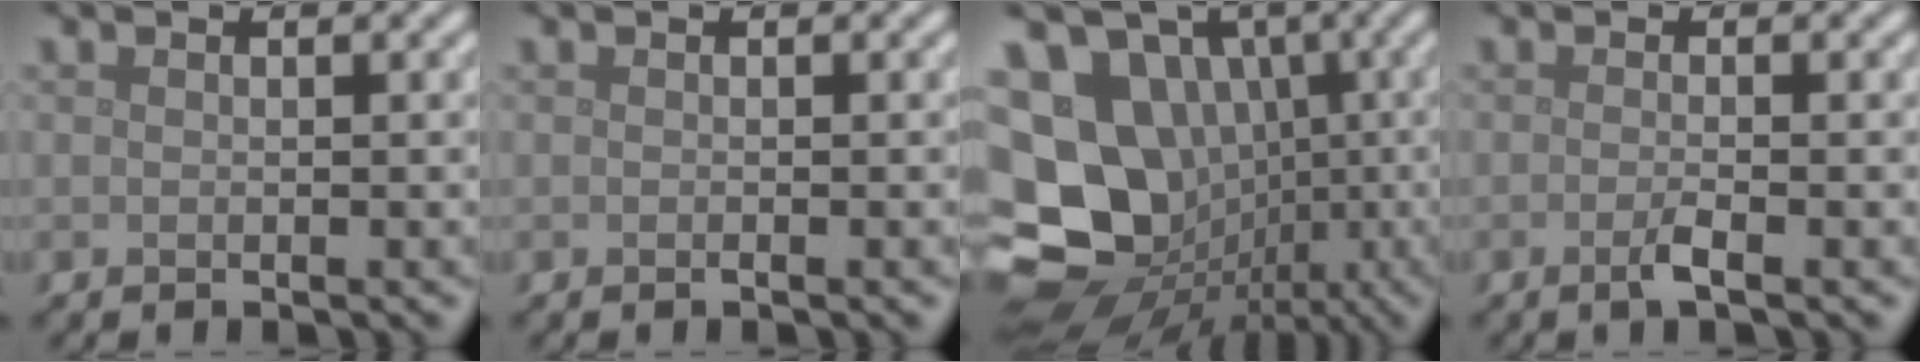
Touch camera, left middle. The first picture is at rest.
{"total": 0.0}
{"total": 19.2, "force": [-0.4, 16.5, 9.9], "torque": [-0.203, 0.017, -0.021]}
{"total": 1.5, "force": [-0.5, 0.3, 1.3], "torque": [-0.024, -0.001, -0.015]}